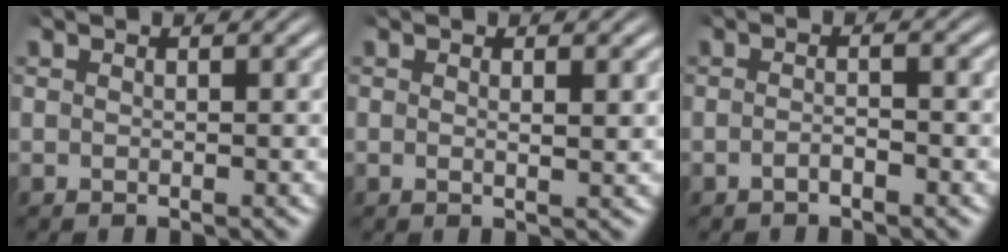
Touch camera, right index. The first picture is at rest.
{"total": 0.8, "force": [0.3, 0.0, 0.7], "torque": [-0.014, -0.007, 0.005]}
{"total": 1.4, "force": [-1.2, 0.2, 0.7], "torque": [-0.011, 0.000, -0.025]}